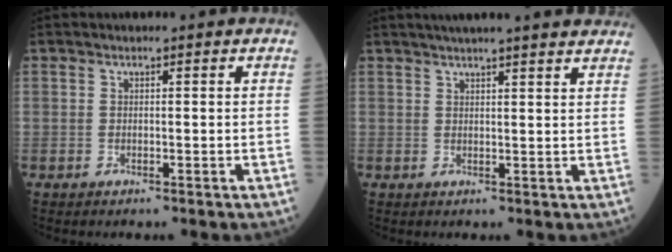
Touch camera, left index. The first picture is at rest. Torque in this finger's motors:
{"motor_torque": [-0.05, -0.83, 0.31, 0.03]}